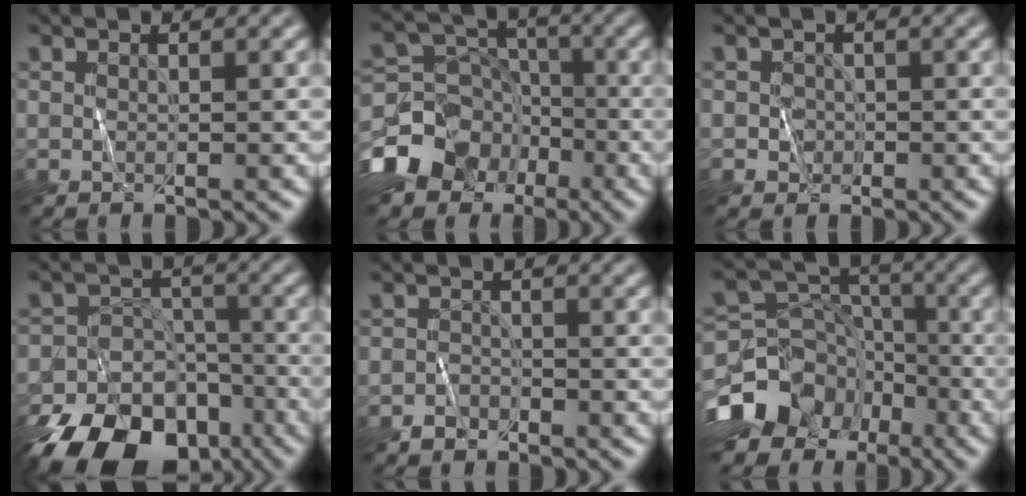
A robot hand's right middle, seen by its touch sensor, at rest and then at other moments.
{"total": 12.8, "force": [-7.1, 9.9, 4.2], "torque": [-0.103, -0.026, -0.140]}
{"total": 1.2, "force": [-0.3, 1.1, 0.2], "torque": [0.003, -0.003, -0.005]}
{"total": 16.0, "force": [-10.9, 9.9, 6.3], "torque": [-0.126, -0.038, -0.171]}
{"total": 1.3, "force": [-1.2, 0.6, -0.1], "torque": [0.007, 0.006, -0.023]}
{"total": 12.3, "force": [-7.3, 8.9, 4.3], "torque": [-0.107, -0.003, -0.116]}